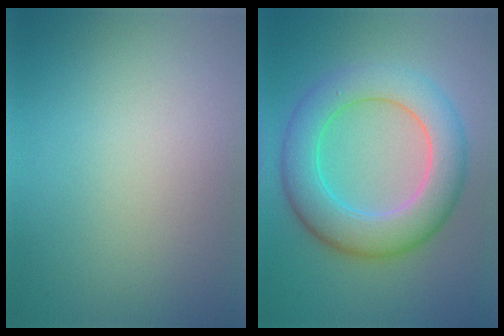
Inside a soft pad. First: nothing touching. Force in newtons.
{"total": 7.4, "press": 7.4, "slide": 0.1}